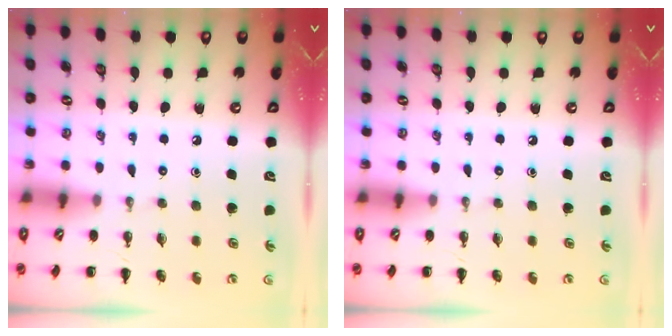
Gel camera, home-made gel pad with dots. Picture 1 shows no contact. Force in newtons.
{"total": 0.0}